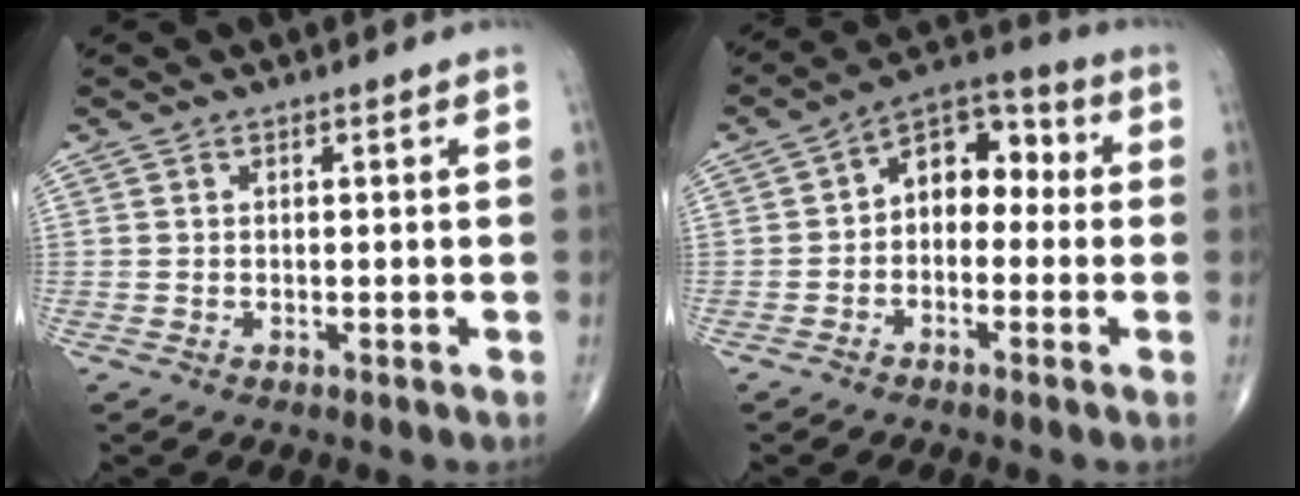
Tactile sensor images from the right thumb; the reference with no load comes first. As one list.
[{"total": 9.4, "force": [-0.3, 6.4, 6.9], "torque": [-0.069, 0.040, -0.027]}]